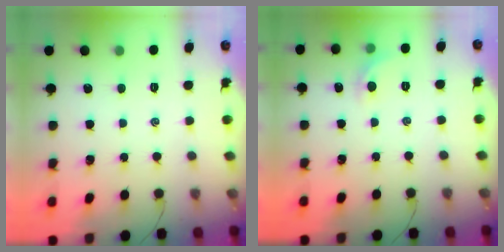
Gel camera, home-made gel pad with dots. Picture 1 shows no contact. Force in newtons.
{"total": 4.8, "press": 4.7, "slide": 1.2}